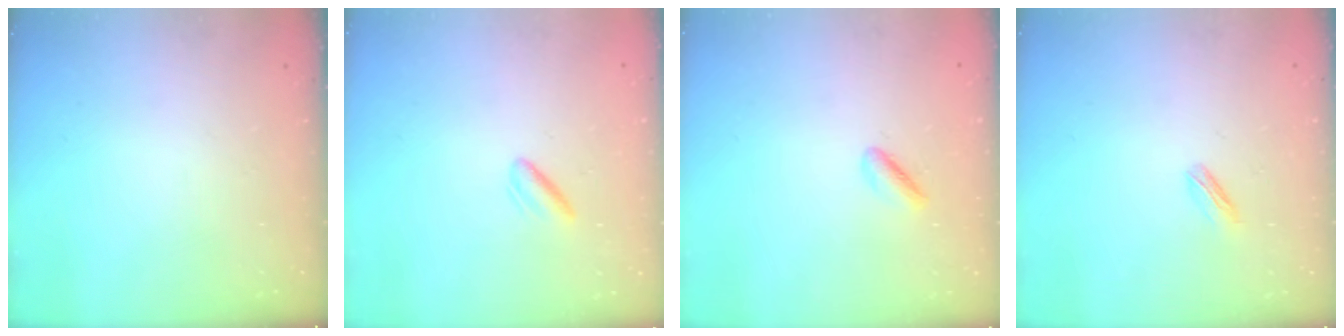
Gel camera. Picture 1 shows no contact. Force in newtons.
{"total": 3.0, "press": 2.7, "slide": 1.3}
{"total": 2.0, "press": 1.7, "slide": 1.1}
{"total": 1.8, "press": 1.7, "slide": 0.5}